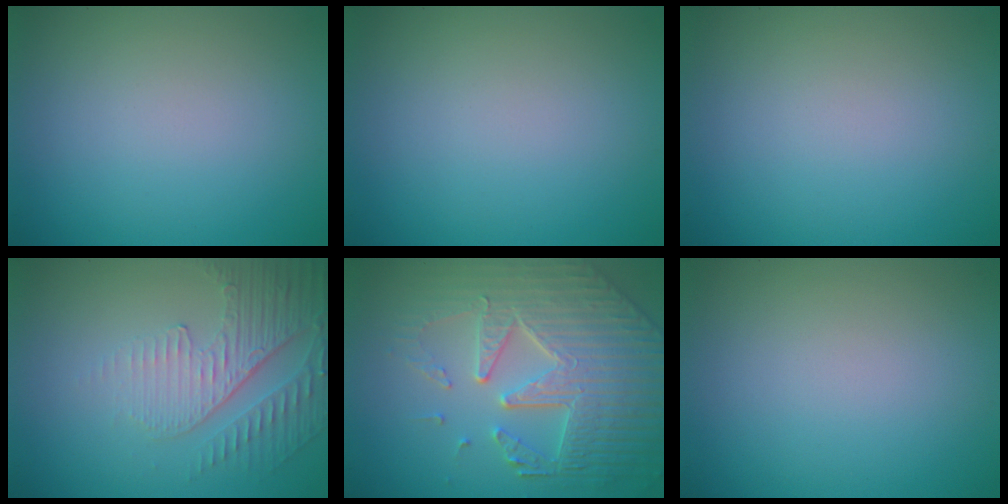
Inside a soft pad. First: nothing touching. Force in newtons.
{"total": 0.0}
{"total": 0.0}
{"total": 5.1, "press": 3.3, "slide": 3.9}
{"total": 7.8, "press": 5.9, "slide": 5.1}
{"total": 0.0}